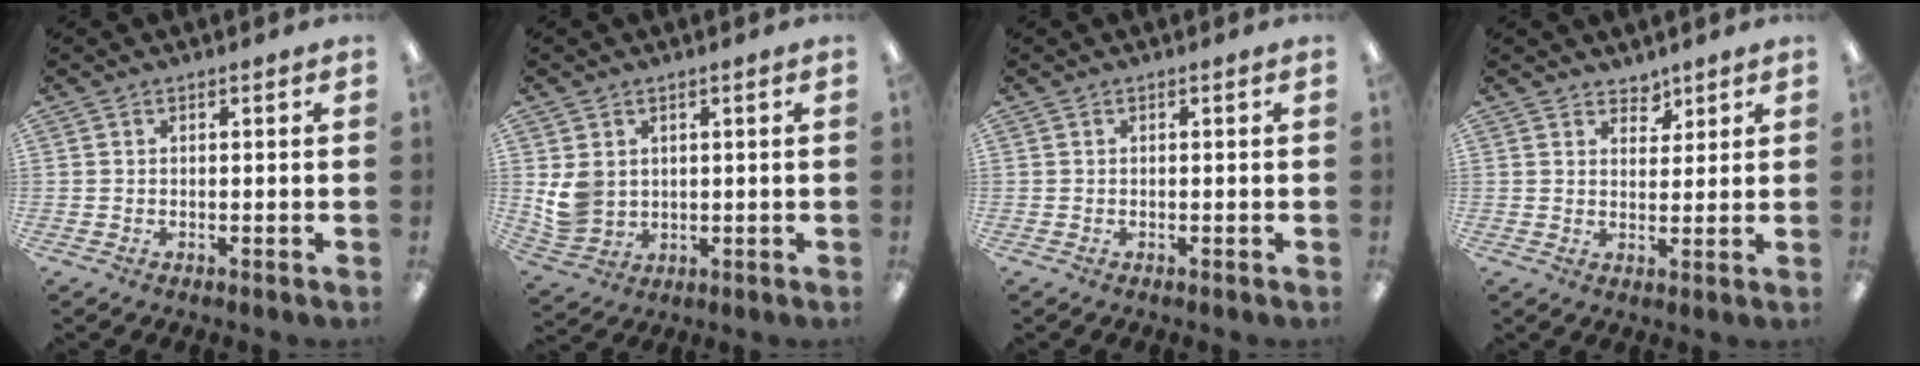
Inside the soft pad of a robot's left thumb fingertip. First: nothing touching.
{"total": 6.4, "force": [1.7, 5.6, 2.6], "torque": [-0.056, 0.004, 0.040]}
{"total": 0.0}
{"total": 4.0, "force": [3.3, 2.2, 0.4], "torque": [0.006, -0.021, 0.058]}